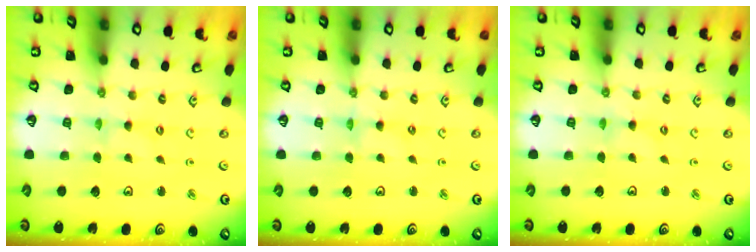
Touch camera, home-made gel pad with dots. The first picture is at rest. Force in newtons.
{"total": 0.0}
{"total": 0.0}